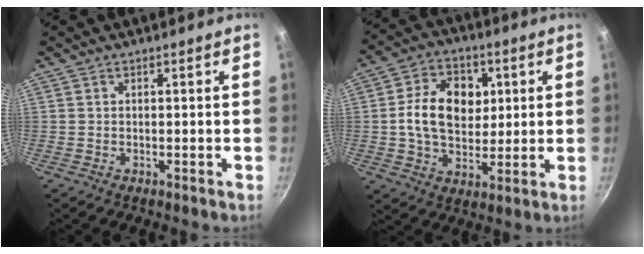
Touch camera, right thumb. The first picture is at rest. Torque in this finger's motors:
{"motor_torque": [0.49, 2.58, 1.01, -0.27, 0.13]}